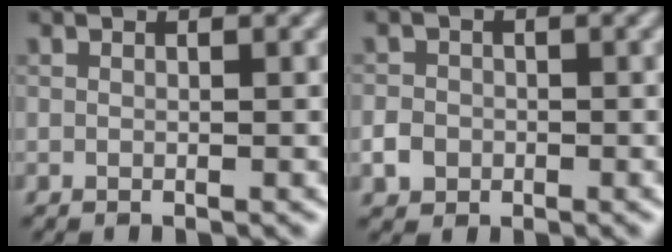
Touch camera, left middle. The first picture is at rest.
{"total": 1.9, "force": [-0.6, 1.7, 0.6], "torque": [-0.008, 0.001, -0.016]}